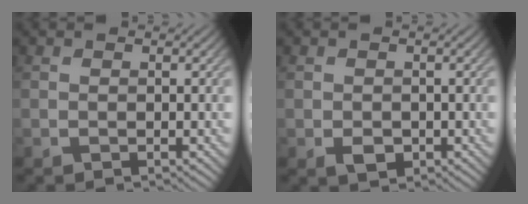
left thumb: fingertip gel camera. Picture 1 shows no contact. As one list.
[{"total": 1.8, "force": [-0.6, 1.3, 1.0], "torque": [-0.021, -0.011, -0.010]}]